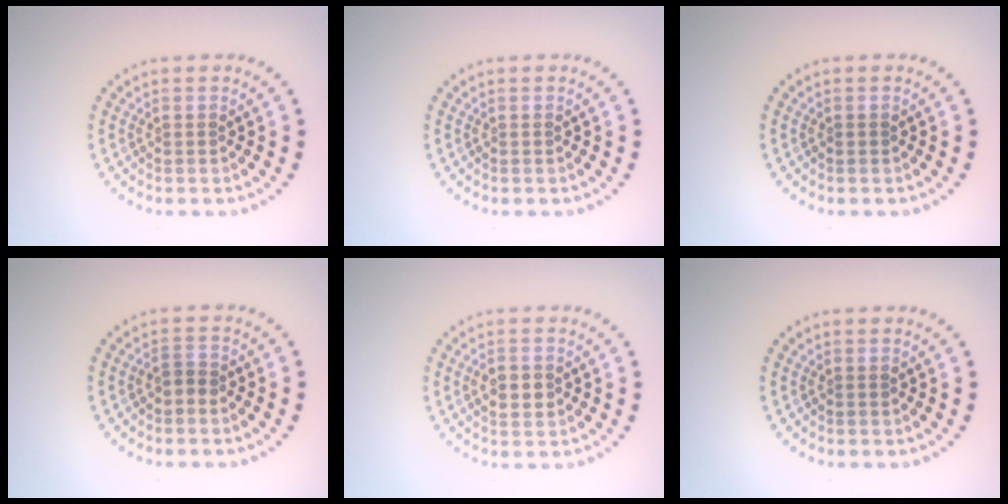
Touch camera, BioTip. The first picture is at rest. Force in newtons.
{"total": 0.0}
{"total": 0.5, "press": 0.5, "slide": 0.1}
{"total": 1.1, "press": 1.0, "slide": 0.5}
{"total": 2.5, "press": 2.5, "slide": 0.0}
{"total": 0.0}